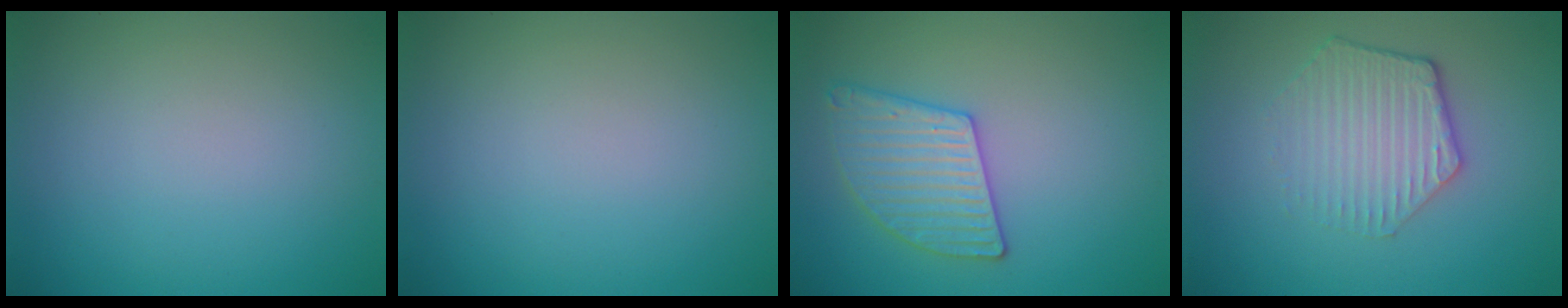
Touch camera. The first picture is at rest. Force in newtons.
{"total": 0.0}
{"total": 3.5, "press": 3.4, "slide": 0.8}
{"total": 3.6, "press": 3.0, "slide": 2.0}